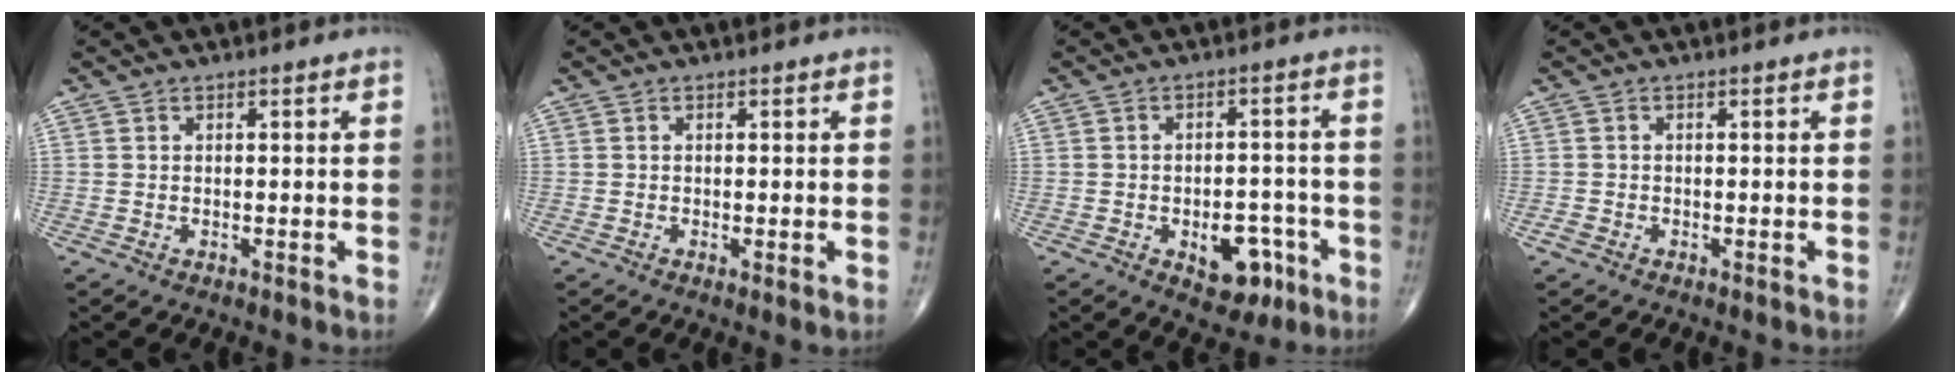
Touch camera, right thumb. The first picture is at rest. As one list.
[{"total": 1.2, "force": [-0.2, 0.1, 1.2], "torque": [-0.025, -0.006, -0.005]}, {"total": 8.5, "force": [-3.7, 5.1, 5.7], "torque": [-0.043, 0.029, -0.042]}, {"total": 0.9, "force": [-0.6, 0.5, 0.4], "torque": [-0.009, -0.001, -0.016]}]